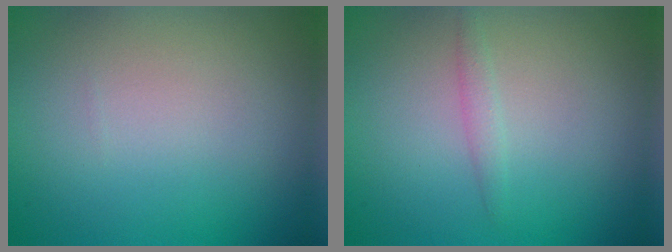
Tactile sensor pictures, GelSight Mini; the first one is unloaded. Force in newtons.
{"total": 0.5, "press": 0.5, "slide": 0.1}